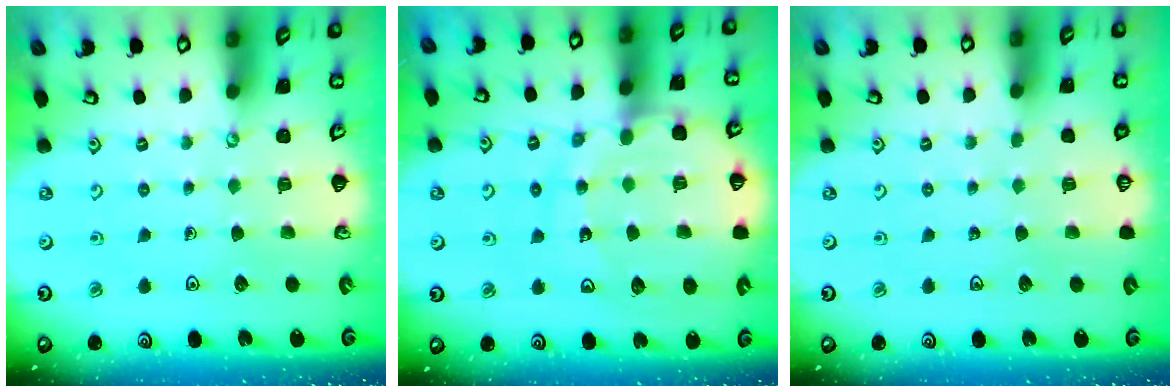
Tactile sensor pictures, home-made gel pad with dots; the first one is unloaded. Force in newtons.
{"total": 13.5, "press": 13.4, "slide": 1.5}
{"total": 0.0}